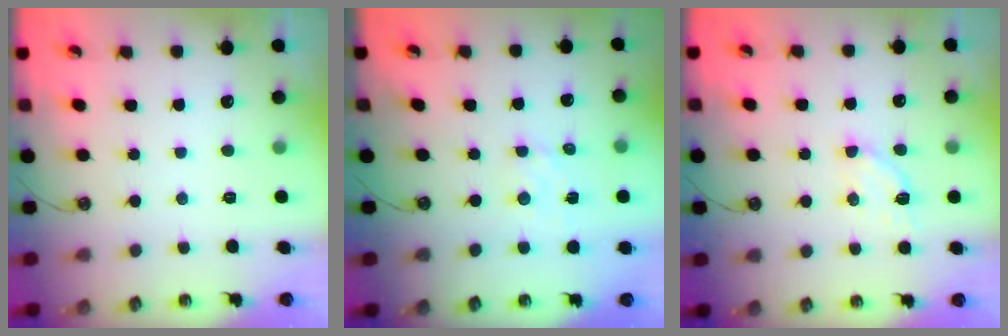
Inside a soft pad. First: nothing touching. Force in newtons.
{"total": 2.8, "press": 2.7, "slide": 0.4}
{"total": 5.3, "press": 5.2, "slide": 0.4}